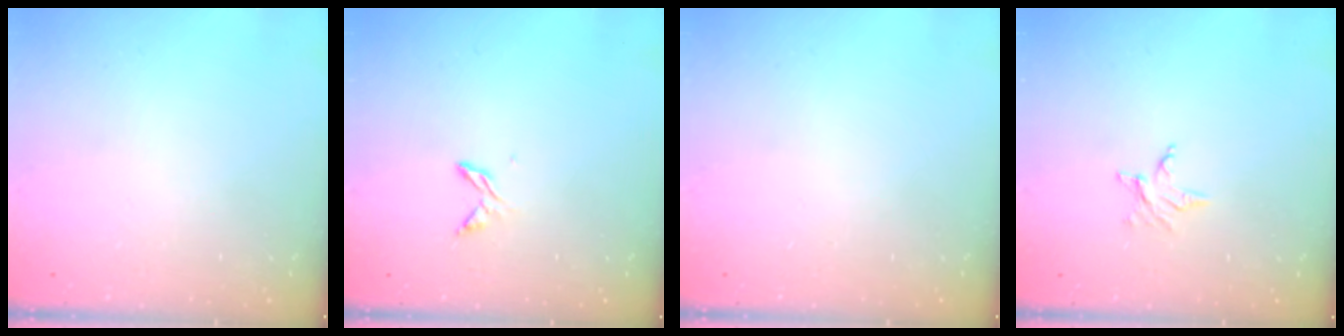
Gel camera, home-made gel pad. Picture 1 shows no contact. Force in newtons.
{"total": 4.7, "press": 4.7, "slide": 0.5}
{"total": 0.0}
{"total": 2.5, "press": 2.5, "slide": 0.4}